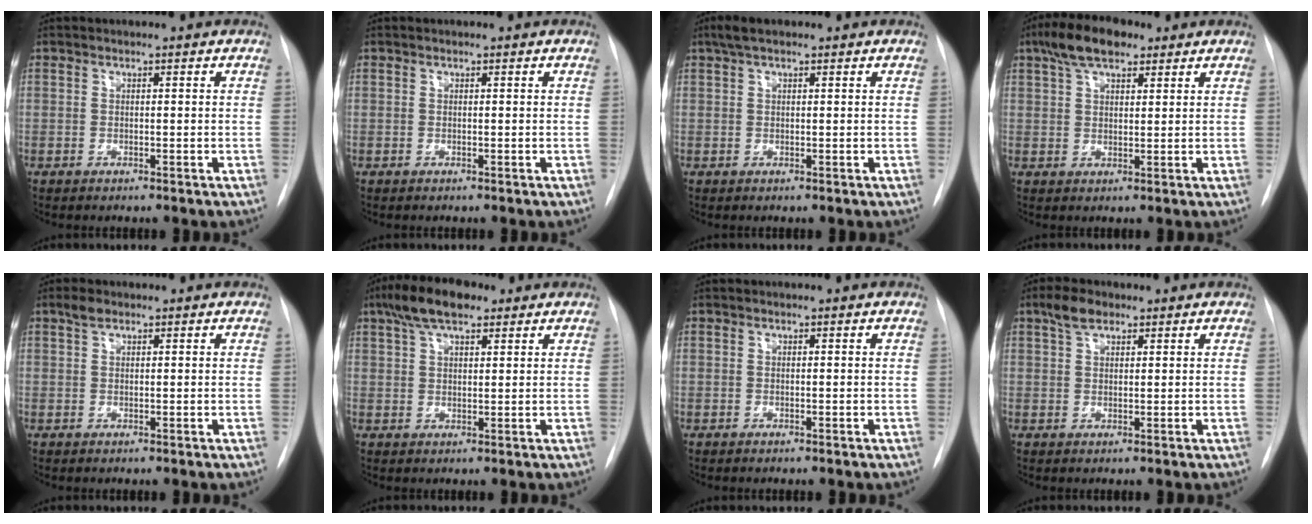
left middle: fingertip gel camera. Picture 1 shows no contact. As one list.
[{"total": 0.0}, {"total": 3.1, "force": [2.1, 1.0, 2.1], "torque": [-0.048, 0.020, 0.038]}, {"total": 7.7, "force": [5.0, 3.2, 5.0], "torque": [-0.098, 0.024, 0.089]}, {"total": 1.6, "force": [1.1, 0.7, 0.9], "torque": [-0.022, 0.010, 0.020]}, {"total": 7.9, "force": [5.1, 2.9, 5.3], "torque": [-0.106, 0.023, 0.090]}, {"total": 0.0}, {"total": 3.5, "force": [2.3, 1.7, 2.0], "torque": [-0.046, 0.011, 0.045]}]